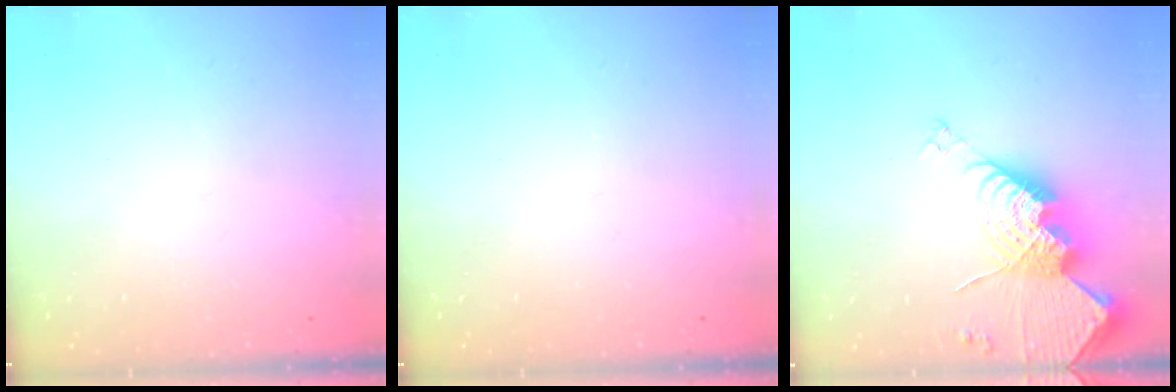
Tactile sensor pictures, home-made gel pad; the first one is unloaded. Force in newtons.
{"total": 0.0}
{"total": 16.8, "press": 16.7, "slide": 1.2}